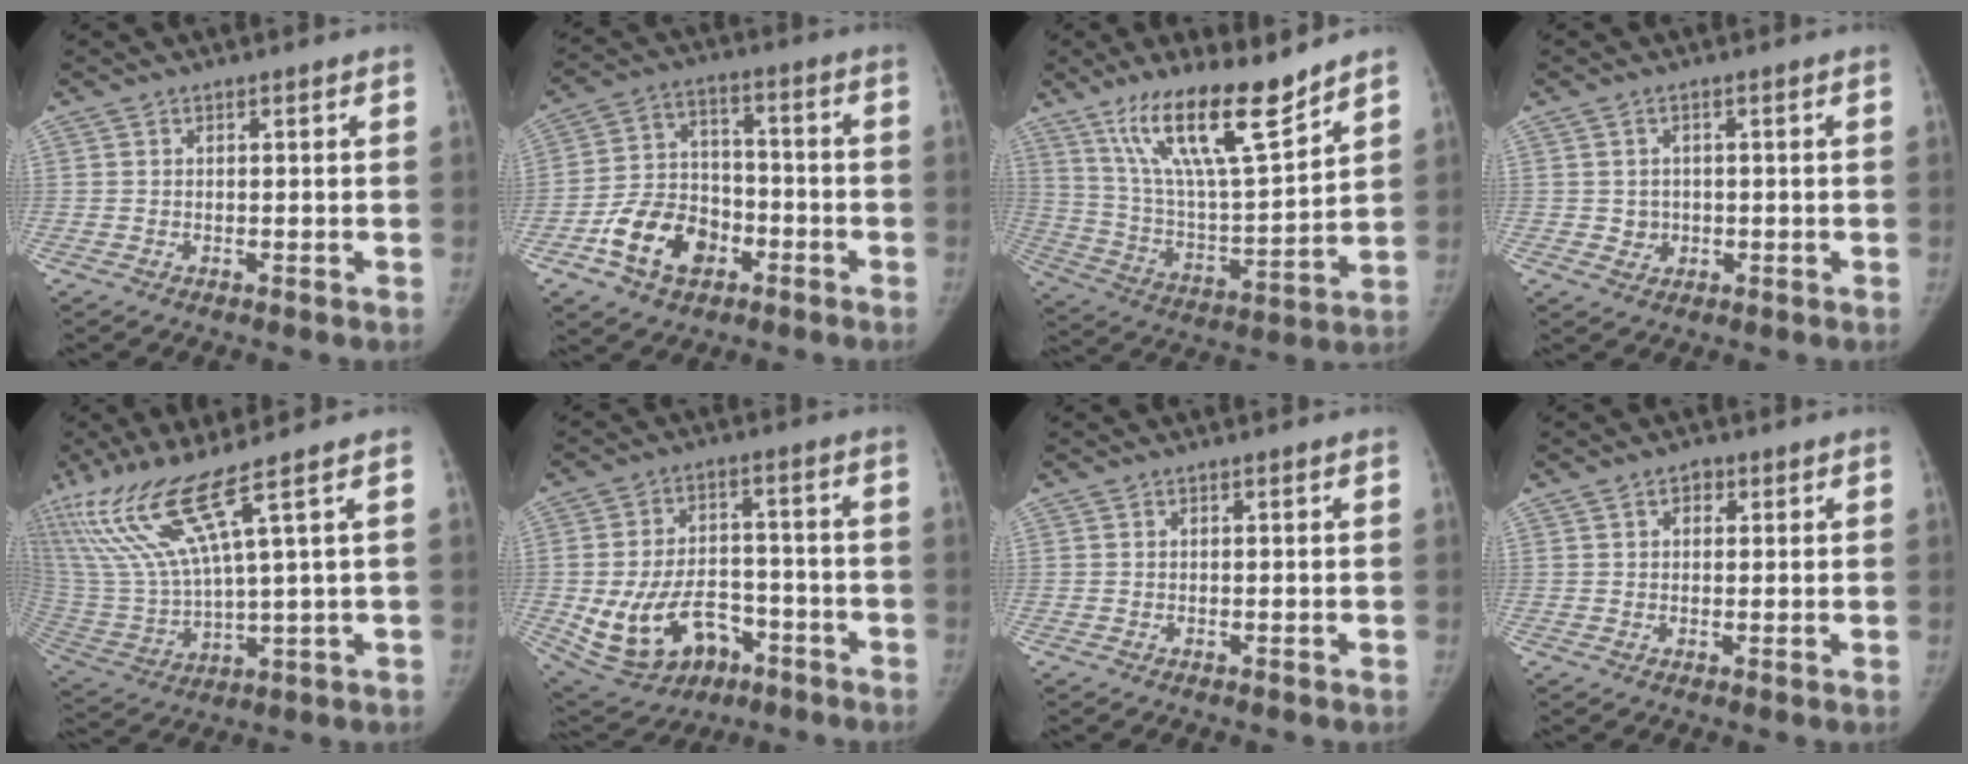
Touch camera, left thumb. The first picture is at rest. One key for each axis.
{"total": 13.2, "fx": -6.1, "fy": 9.3, "fz": 7.1, "tx": -0.098, "ty": 0.041, "tz": -0.106}
{"total": 18.4, "fx": 13.0, "fy": 3.8, "fz": 12.6, "tx": -0.197, "ty": -0.073, "tz": 0.240}
{"total": 2.6, "fx": -0.1, "fy": 2.5, "fz": 0.9, "tx": 0.000, "ty": 0.004, "tz": 0.003}
{"total": 15.6, "fx": 8.9, "fy": 1.0, "fz": 12.9, "tx": -0.289, "ty": -0.039, "tz": 0.185}
{"total": 16.4, "fx": -6.3, "fy": 11.2, "fz": 10.2, "tx": -0.165, "ty": 0.040, "tz": -0.082}
{"total": 0.0}
{"total": 2.4, "fx": 1.1, "fy": 1.8, "fz": 1.2, "tx": -0.004, "ty": -0.002, "tz": 0.013}